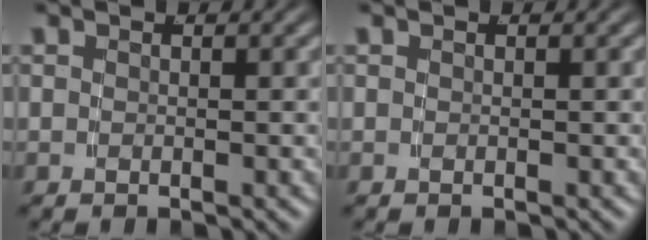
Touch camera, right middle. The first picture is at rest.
{"total": 0.0}